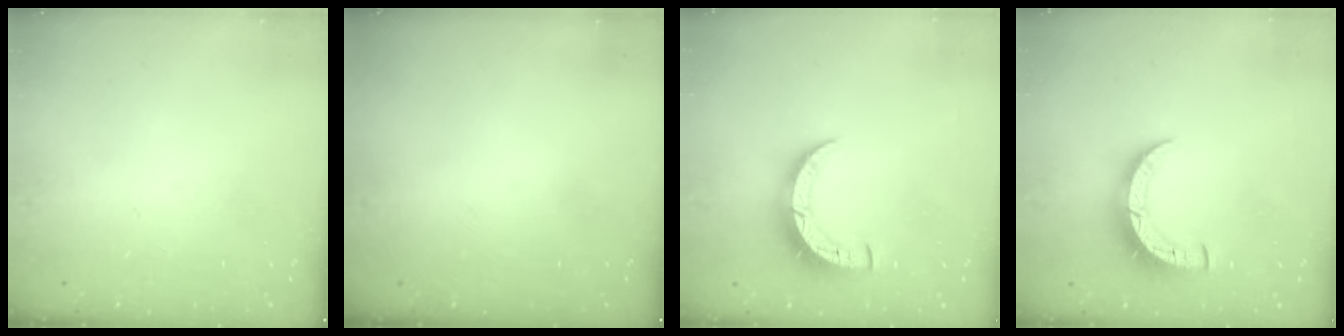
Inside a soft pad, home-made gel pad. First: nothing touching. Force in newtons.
{"total": 0.0}
{"total": 8.2, "press": 8.1, "slide": 1.0}
{"total": 8.2, "press": 8.1, "slide": 1.0}